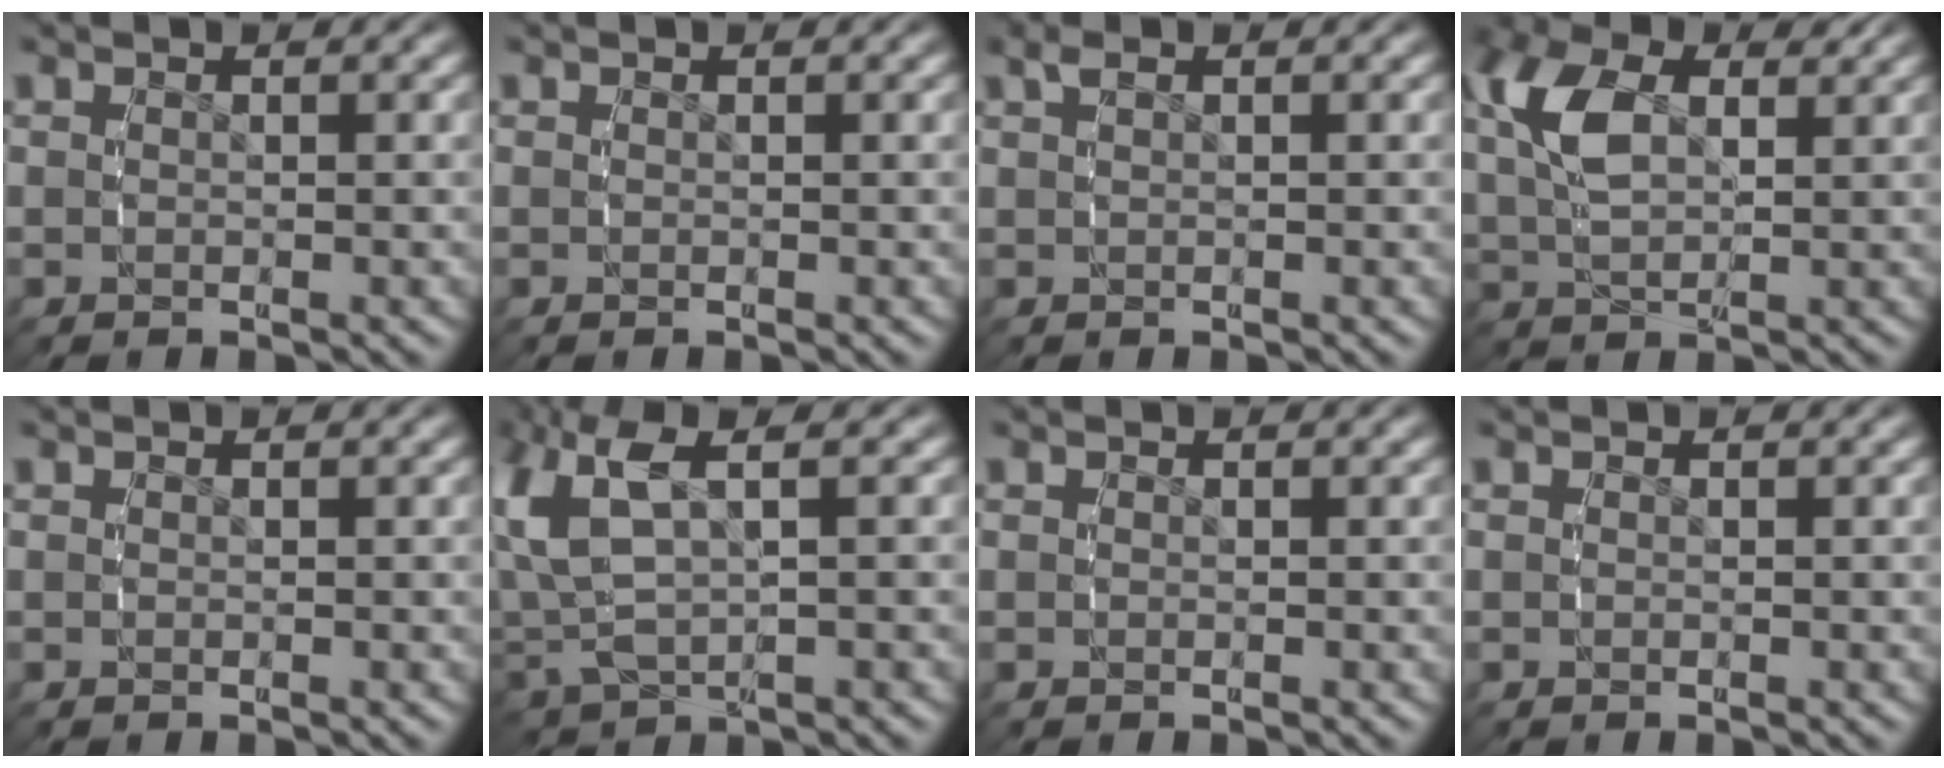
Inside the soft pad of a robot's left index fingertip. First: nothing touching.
{"total": 0.0}
{"total": 1.0, "force": [0.7, -0.1, 0.7], "torque": [-0.015, 0.004, 0.017]}
{"total": 5.5, "force": [1.9, 3.0, 4.2], "torque": [-0.093, -0.001, 0.038]}
{"total": 0.0}
{"total": 8.5, "force": [1.9, 5.4, 6.3], "torque": [-0.156, -0.001, 0.039]}
{"total": 0.0}
{"total": 0.0}